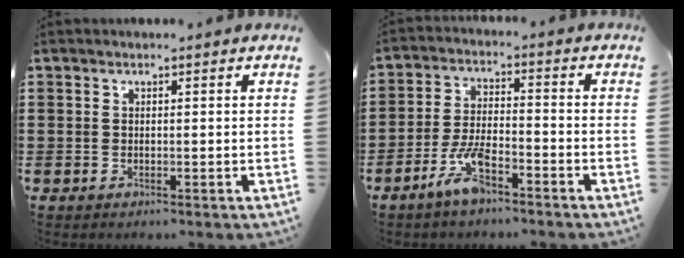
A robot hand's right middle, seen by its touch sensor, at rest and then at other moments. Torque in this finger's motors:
{"motor_torque": [-0.13, 0.14, 0.27, 0.10]}